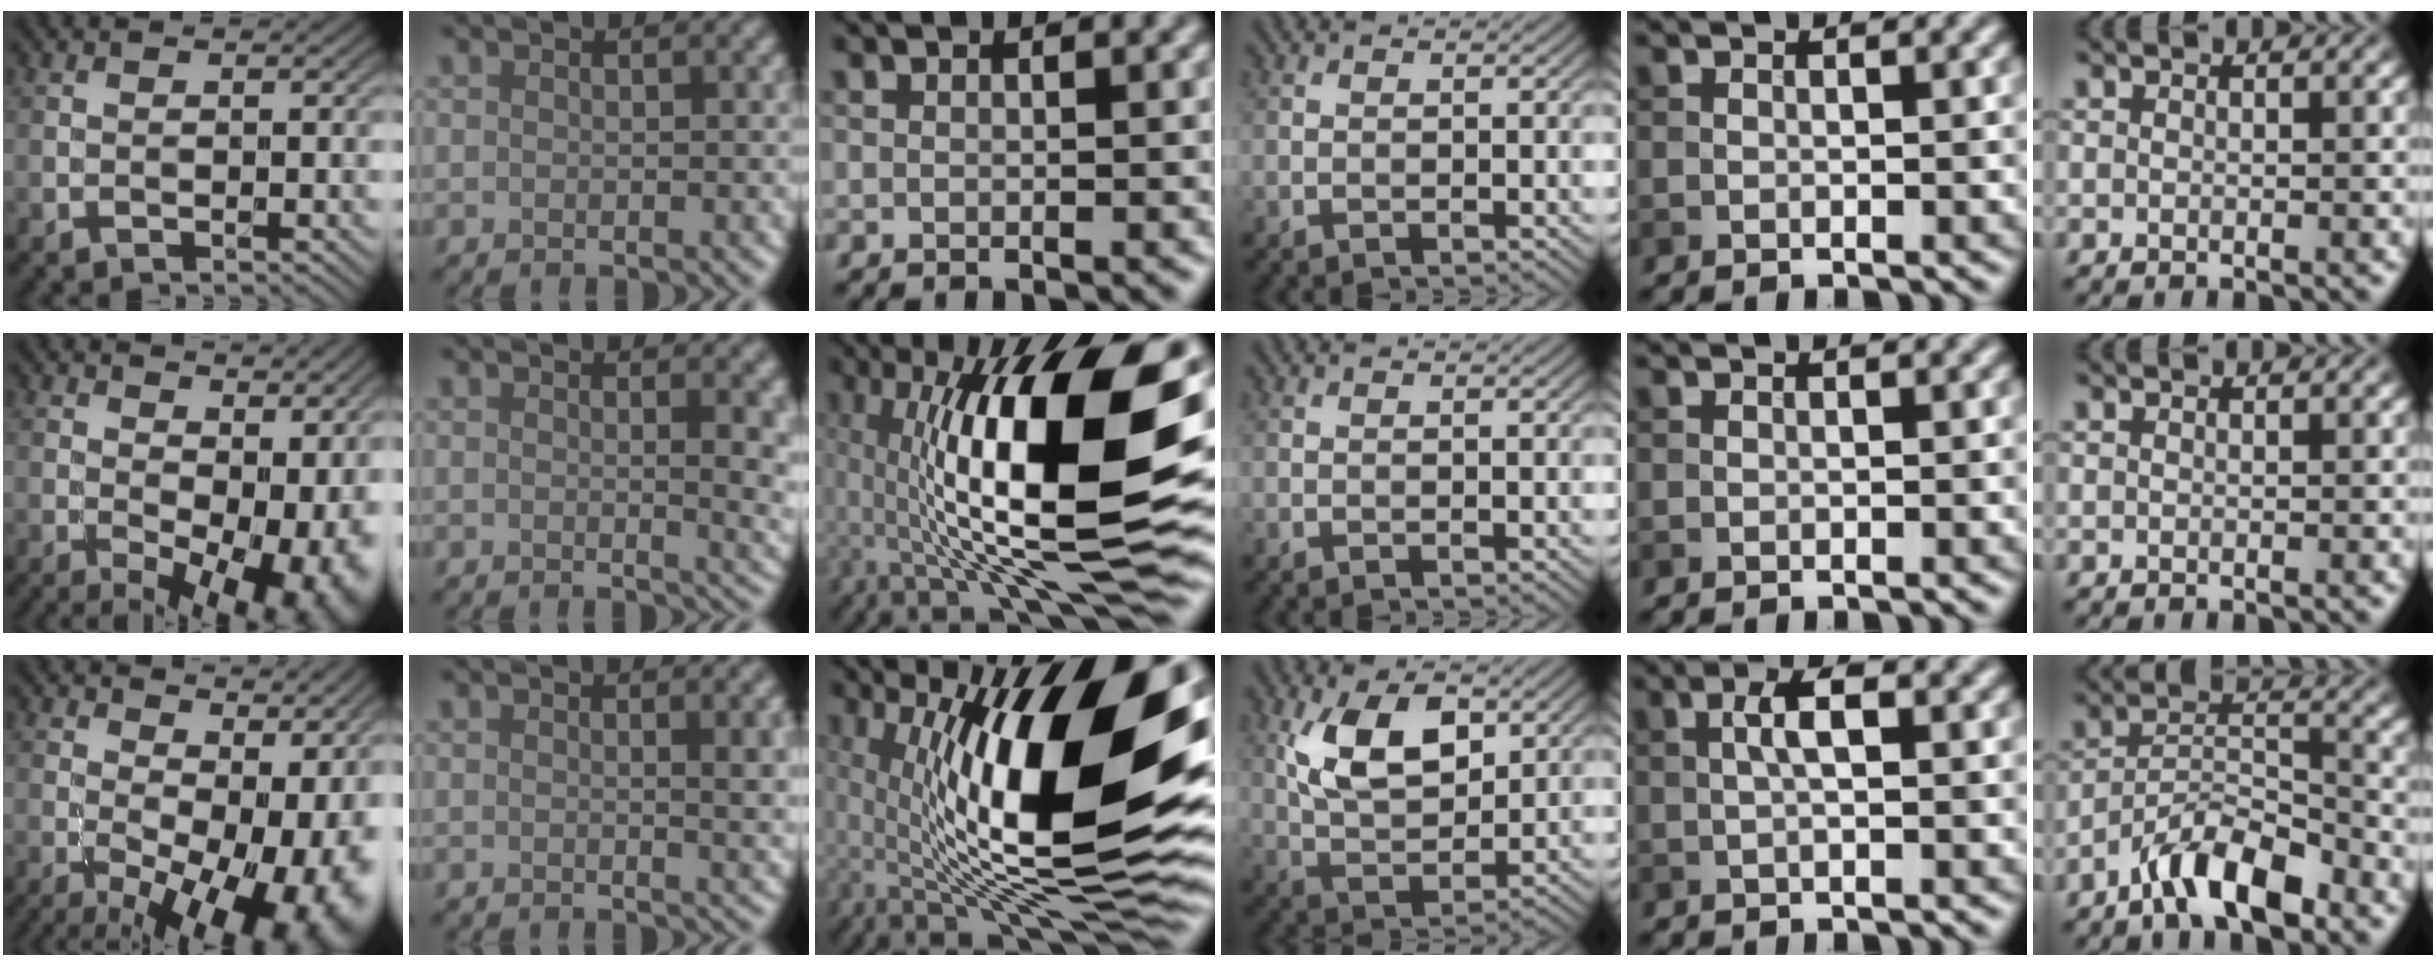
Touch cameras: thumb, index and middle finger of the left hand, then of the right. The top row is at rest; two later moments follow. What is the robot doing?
{"motion": "unscrew", "object": "dispenser bottle"}